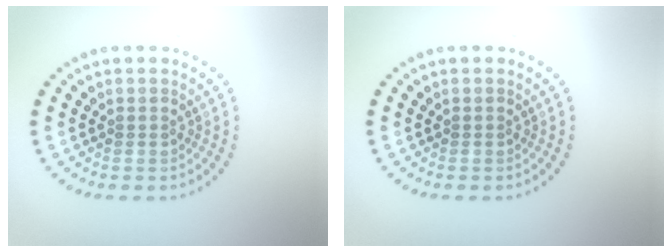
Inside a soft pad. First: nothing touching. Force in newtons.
{"total": 0.0}